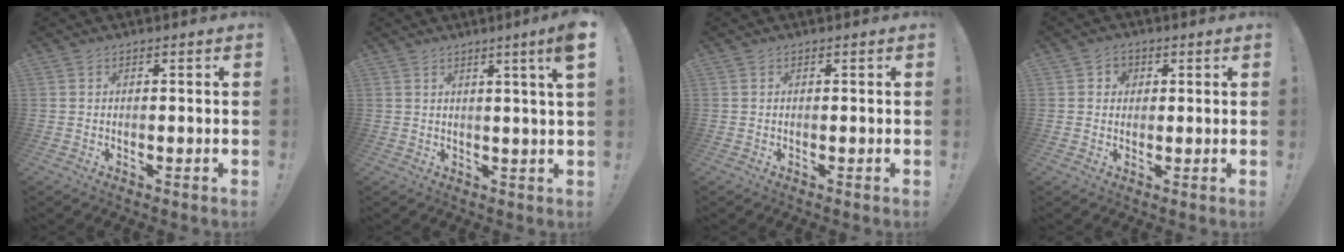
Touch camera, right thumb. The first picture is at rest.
{"total": 6.0, "force": [2.5, -1.0, 5.4], "torque": [-0.070, -0.015, 0.032]}
{"total": 0.0}
{"total": 3.7, "force": [0.7, 3.5, 1.0], "torque": [-0.015, 0.001, 0.013]}